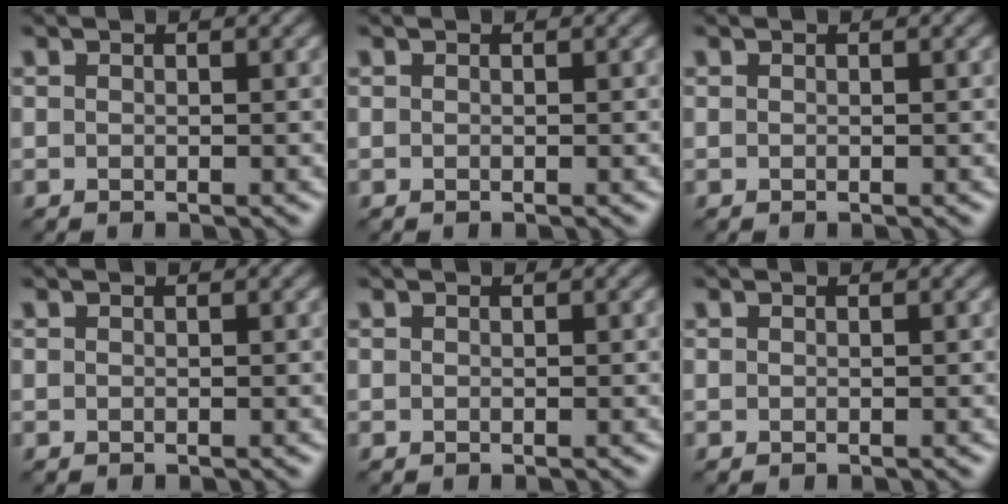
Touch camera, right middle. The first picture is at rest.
{"total": 0.0}
{"total": 0.0}
{"total": 0.0}
{"total": 0.0}
{"total": 0.0}